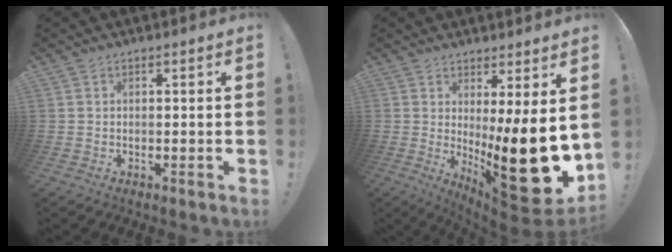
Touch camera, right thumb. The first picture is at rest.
{"total": 20.3, "force": [-2.2, 4.6, 19.6], "torque": [-0.269, -0.038, -0.023]}